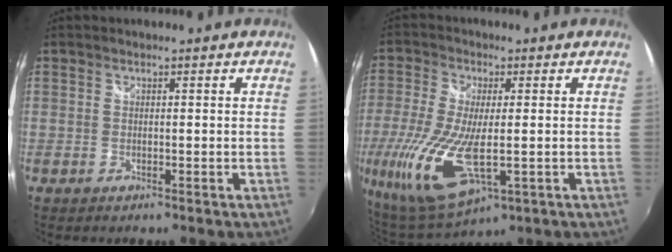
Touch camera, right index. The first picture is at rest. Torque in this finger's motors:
{"motor_torque": [2.14, 0.00, 1.05, 0.21]}